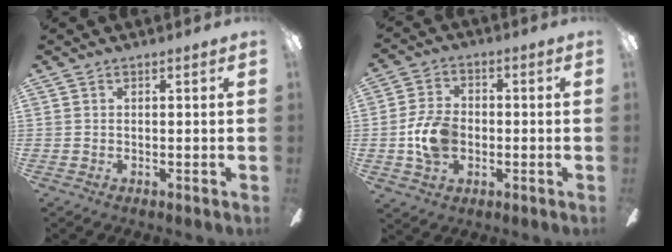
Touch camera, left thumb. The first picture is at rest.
{"total": 9.9, "force": [-1.5, 7.2, 6.6], "torque": [-0.143, 0.011, -0.029]}